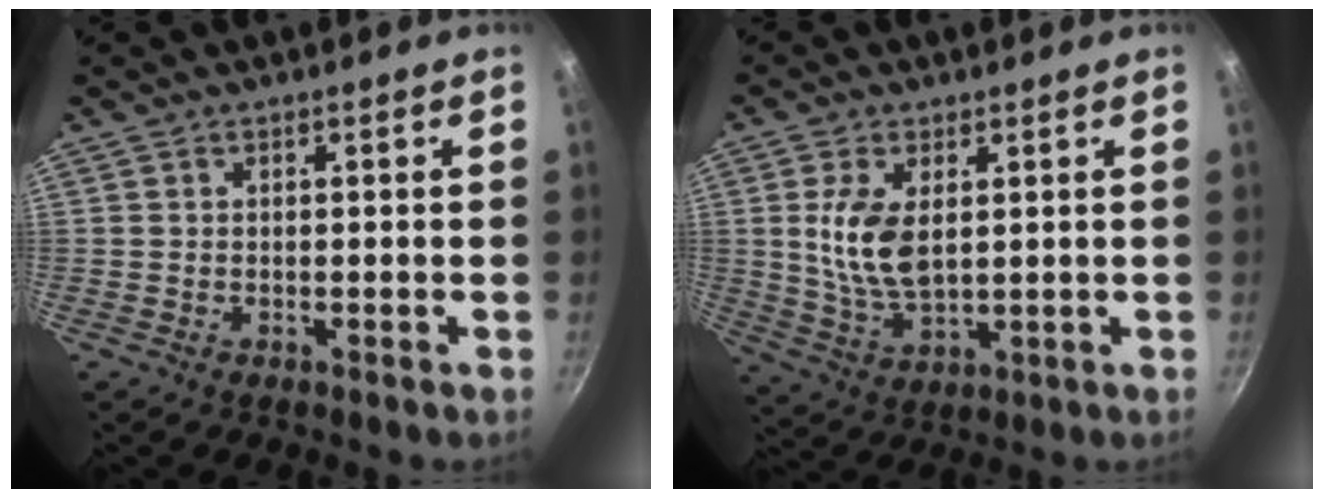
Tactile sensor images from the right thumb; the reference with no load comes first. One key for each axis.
{"total": 9.8, "fx": 1.9, "fy": 5.2, "fz": 8.1, "tx": -0.157, "ty": -0.017, "tz": 0.044}